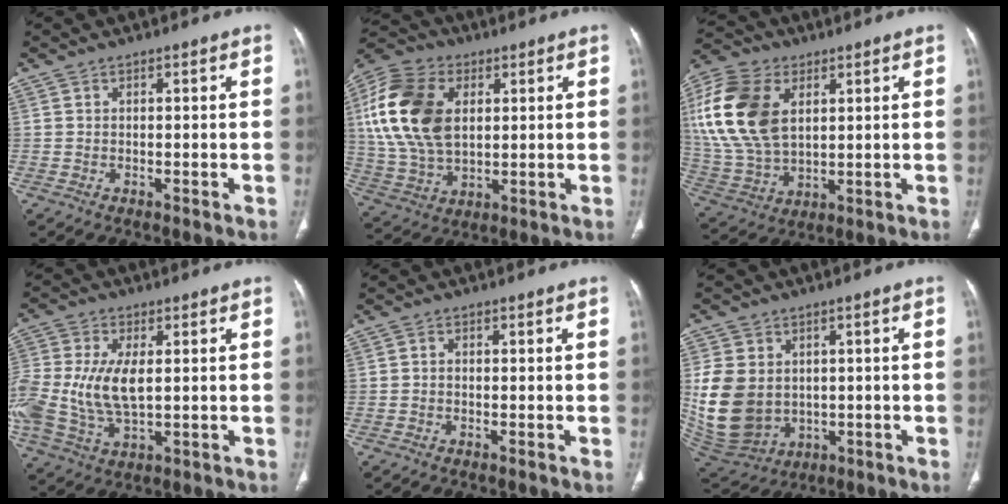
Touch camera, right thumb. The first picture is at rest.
{"total": 19.2, "force": [4.2, 12.3, 14.1], "torque": [-0.282, 0.000, 0.079]}
{"total": 20.4, "force": [5.5, 12.8, 14.9], "torque": [-0.315, -0.010, 0.106]}
{"total": 16.4, "force": [0.4, 9.0, 13.7], "torque": [-0.334, -0.008, 0.015]}
{"total": 0.5, "force": [-0.1, 0.5, 0.1], "torque": [-0.001, 0.002, -0.007]}
{"total": 15.0, "force": [0.7, 12.3, 8.6], "torque": [-0.168, -0.009, 0.044]}